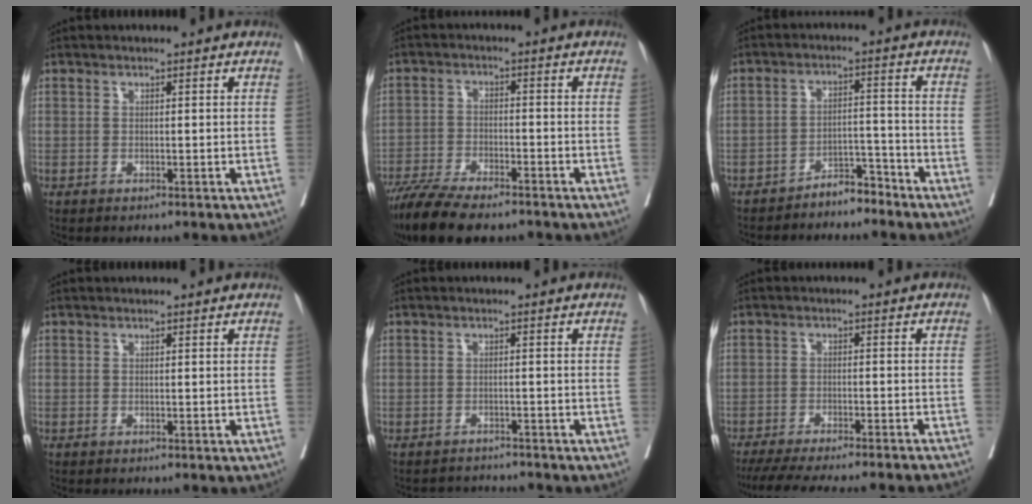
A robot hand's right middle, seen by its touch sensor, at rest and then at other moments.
{"total": 12.0, "force": [-9.9, 2.7, 6.2], "torque": [-0.102, -0.019, -0.161]}
{"total": 4.5, "force": [-4.2, 1.2, 1.3], "torque": [-0.013, 0.003, -0.071]}
{"total": 0.0}
{"total": 3.1, "force": [-2.9, 0.5, -0.8], "torque": [0.016, -0.004, -0.044]}
{"total": 19.5, "force": [-17.6, 0.3, 8.3], "torque": [-0.111, -0.041, -0.236]}